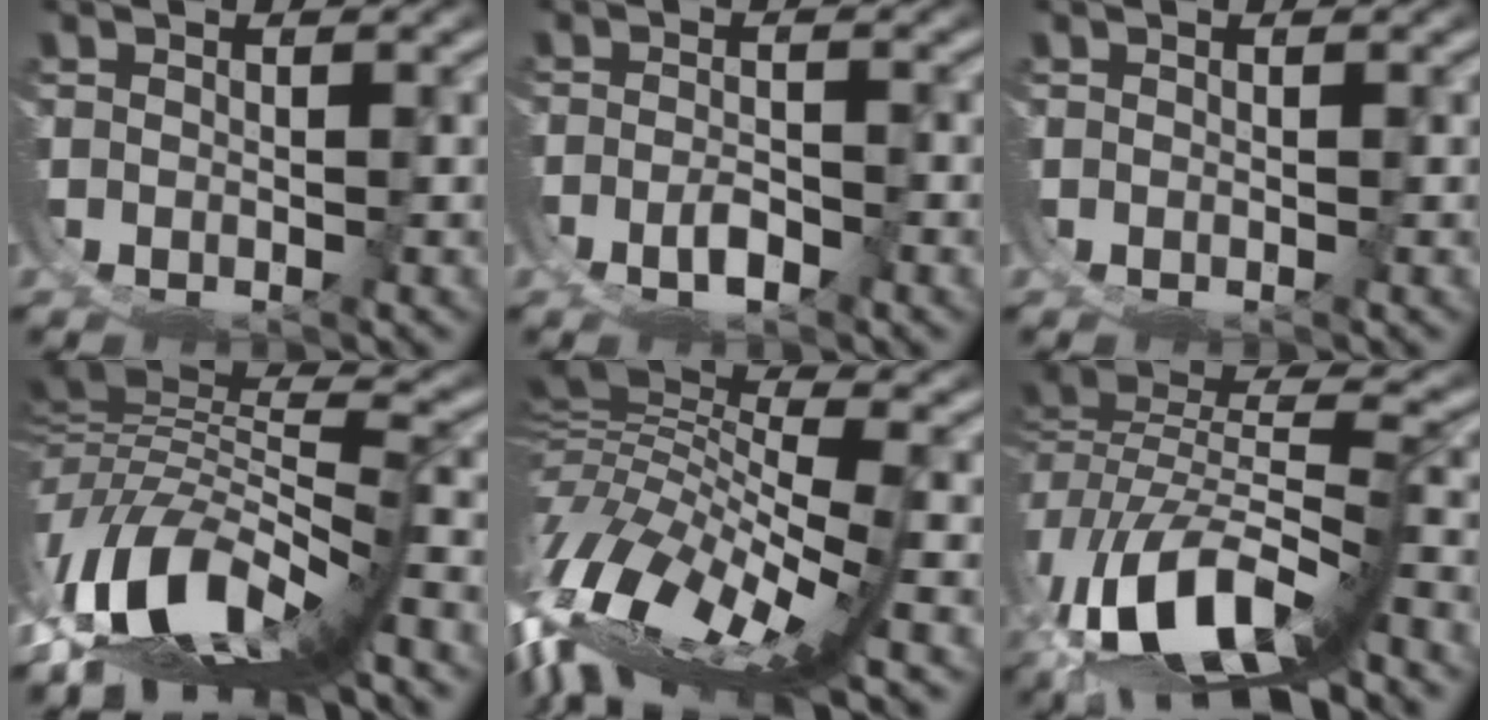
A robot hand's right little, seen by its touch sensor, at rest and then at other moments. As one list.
[{"total": 1.3, "force": [0.3, -0.3, 1.2], "torque": [-0.012, -0.004, 0.009]}, {"total": 0.0}, {"total": 14.9, "force": [-0.5, 8.1, 12.5], "torque": [-0.211, -0.030, 0.006]}, {"total": 16.5, "force": [-1.2, 9.4, 13.5], "torque": [-0.253, -0.046, 0.006]}, {"total": 10.4, "force": [-0.3, 5.6, 8.8], "torque": [-0.164, -0.016, 0.000]}]